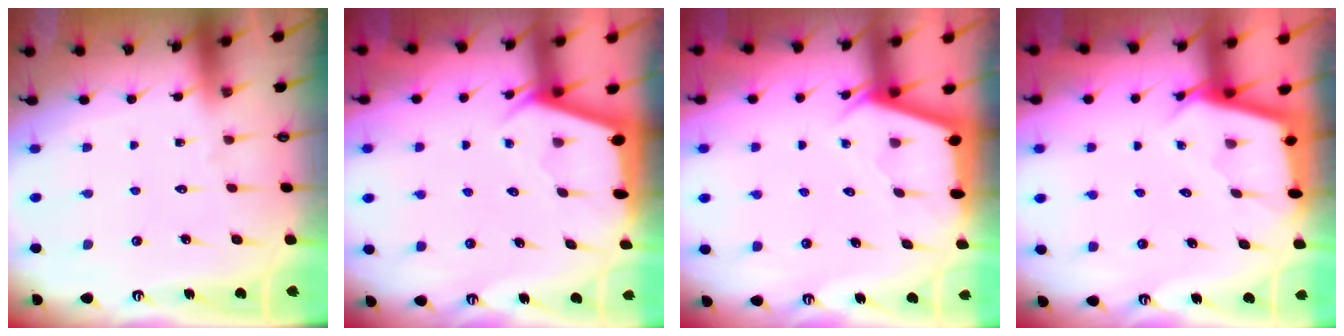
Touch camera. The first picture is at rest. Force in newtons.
{"total": 2.2, "press": 2.2, "slide": 0.3}
{"total": 2.9, "press": 2.9, "slide": 0.4}
{"total": 2.5, "press": 2.5, "slide": 0.1}